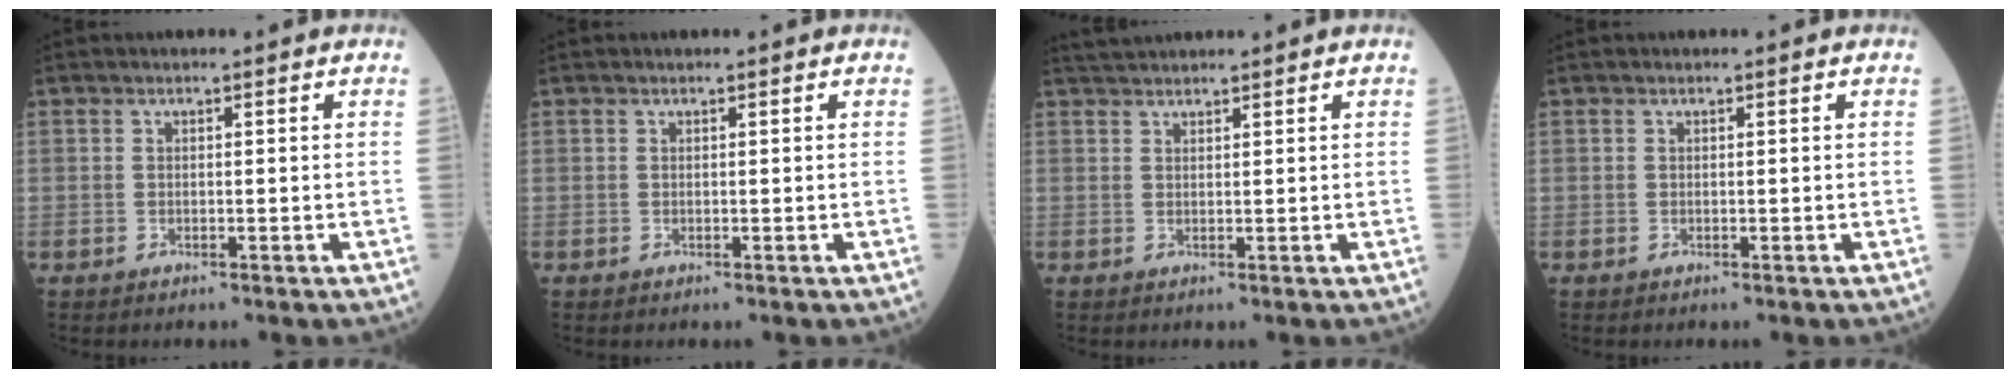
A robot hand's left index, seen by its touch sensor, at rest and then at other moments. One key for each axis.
{"total": 0.0}
{"total": 3.3, "fx": 3.2, "fy": 0.1, "fz": 0.8, "tx": -0.018, "ty": 0.031, "tz": 0.062}
{"total": 0.0}